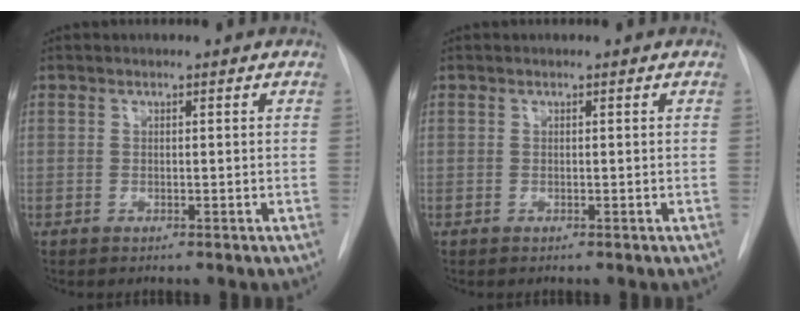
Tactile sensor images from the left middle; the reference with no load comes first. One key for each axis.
{"total": 0.0}